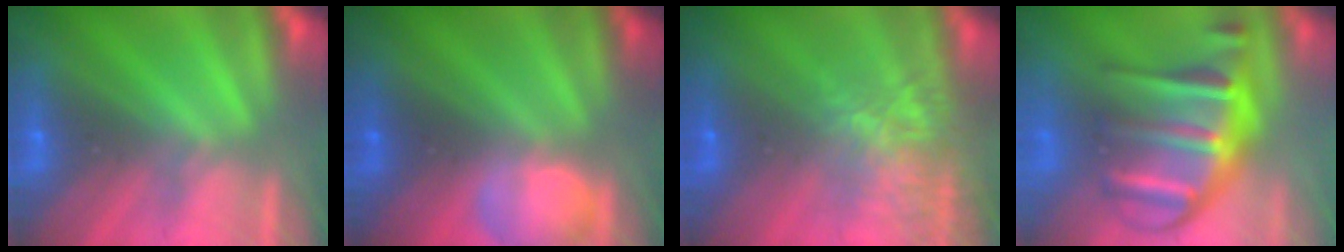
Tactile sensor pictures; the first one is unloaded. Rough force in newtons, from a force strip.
{"total": 2.4}
{"total": 7.6}
{"total": 6.1}